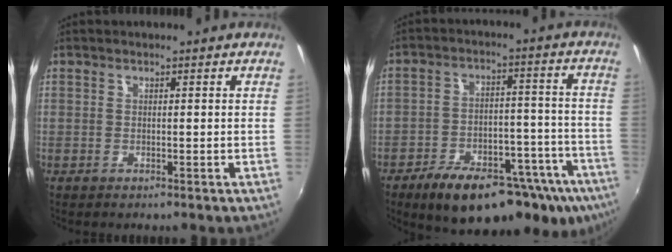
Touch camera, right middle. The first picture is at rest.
{"total": 24.2, "force": [-16.0, 9.7, 15.3], "torque": [-0.232, -0.021, -0.209]}